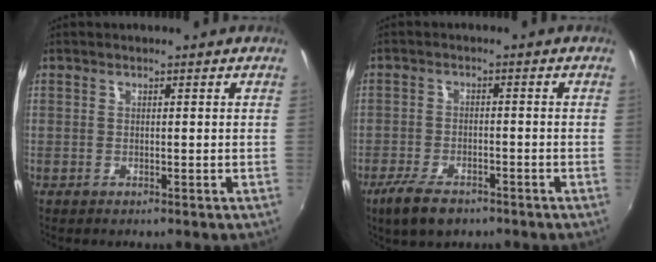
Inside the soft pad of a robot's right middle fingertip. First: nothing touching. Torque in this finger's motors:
{"motor_torque": [1.06, -0.97, 0.32, 0.09]}